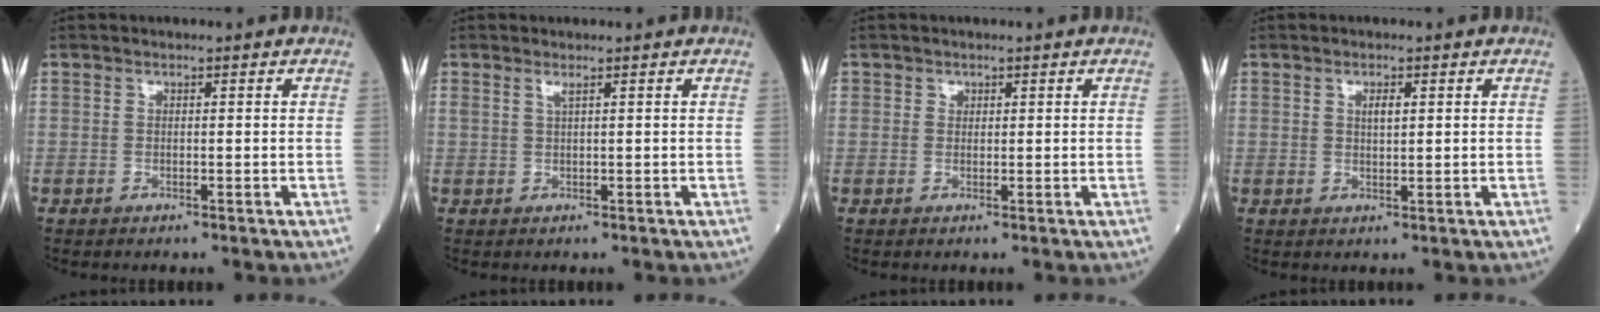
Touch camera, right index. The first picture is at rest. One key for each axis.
{"total": 0.8, "fx": 0.6, "fy": -0.1, "fz": 0.6, "tx": -0.020, "ty": 0.004, "tz": 0.018}
{"total": 0.8, "fx": 0.4, "fy": 0.7, "fz": 0.1, "tx": 0.004, "ty": 0.004, "tz": 0.010}
{"total": 1.6, "fx": 0.6, "fy": 0.5, "fz": 1.4, "tx": -0.022, "ty": -0.001, "tz": 0.010}